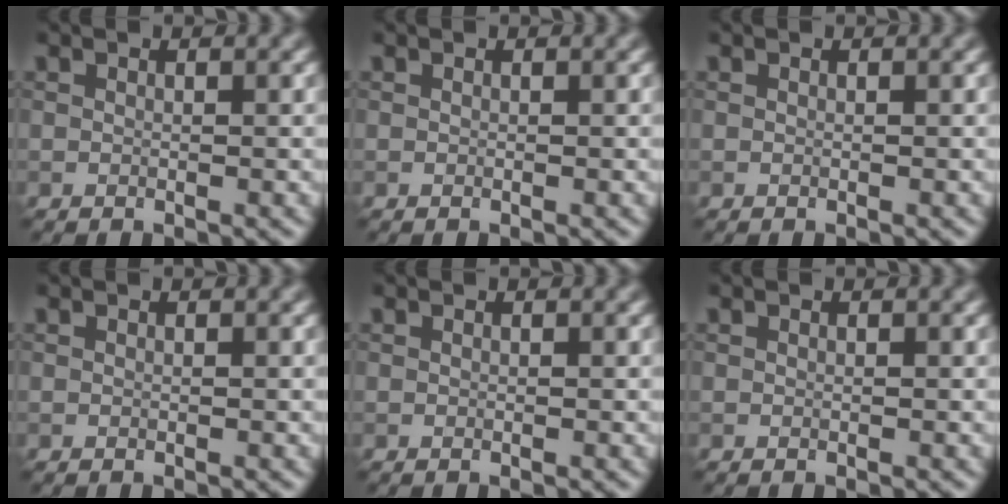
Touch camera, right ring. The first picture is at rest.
{"total": 0.0}
{"total": 0.0}
{"total": 0.0}
{"total": 0.0}
{"total": 0.0}